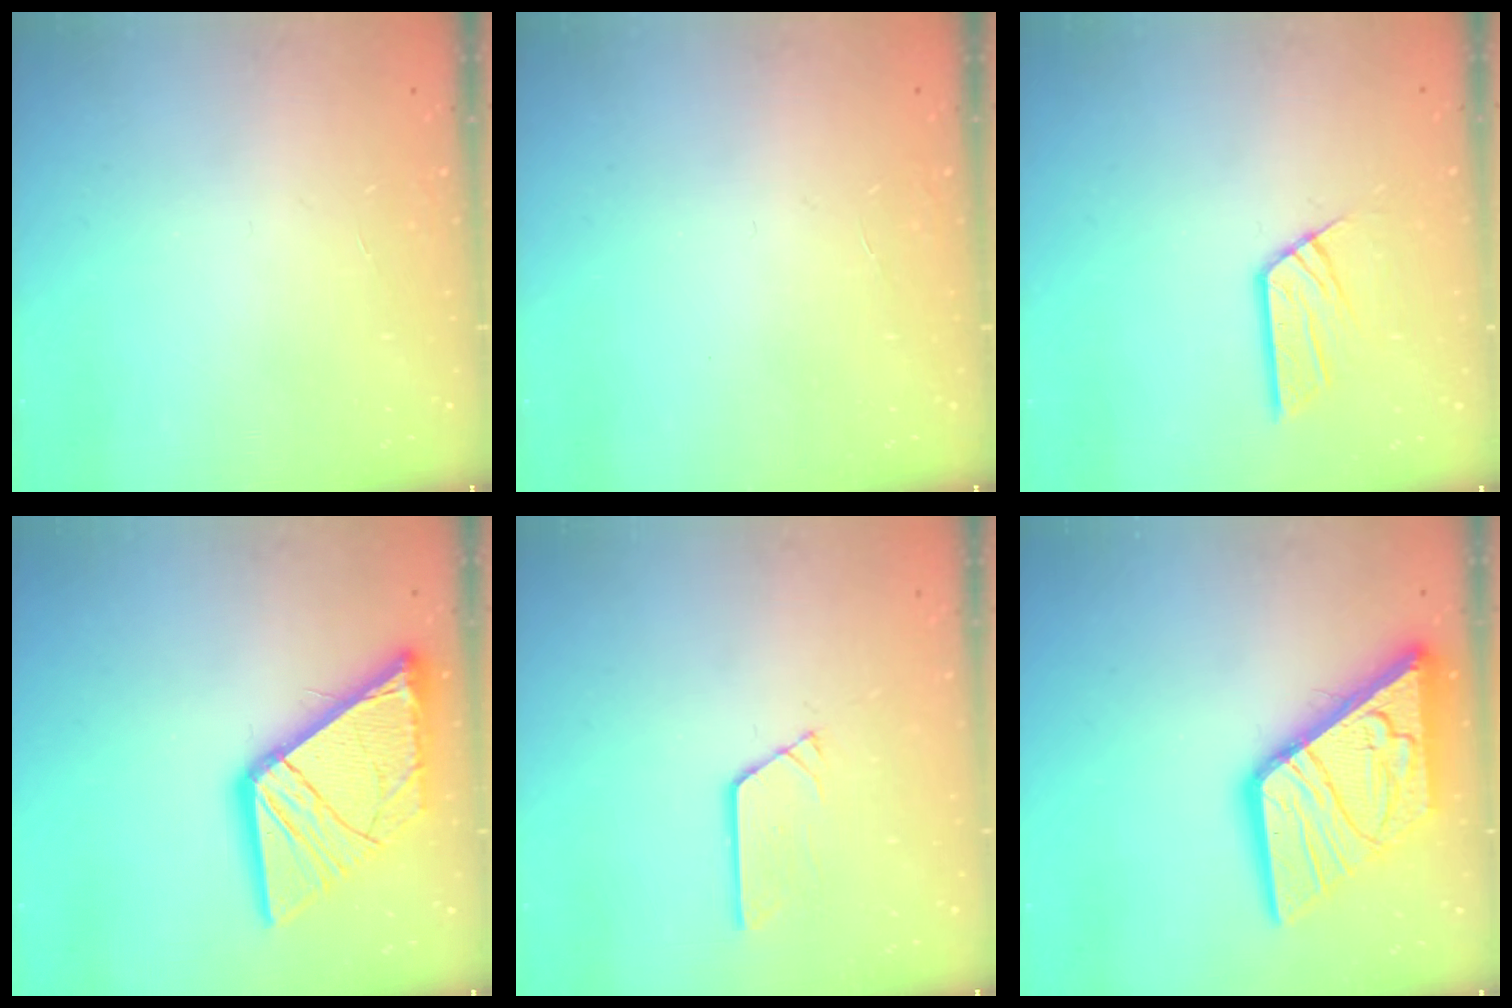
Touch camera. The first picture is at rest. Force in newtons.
{"total": 0.0}
{"total": 8.2, "press": 8.2, "slide": 0.6}
{"total": 18.9, "press": 18.8, "slide": 2.0}
{"total": 2.9, "press": 2.9, "slide": 0.3}
{"total": 21.1, "press": 21.0, "slide": 2.4}